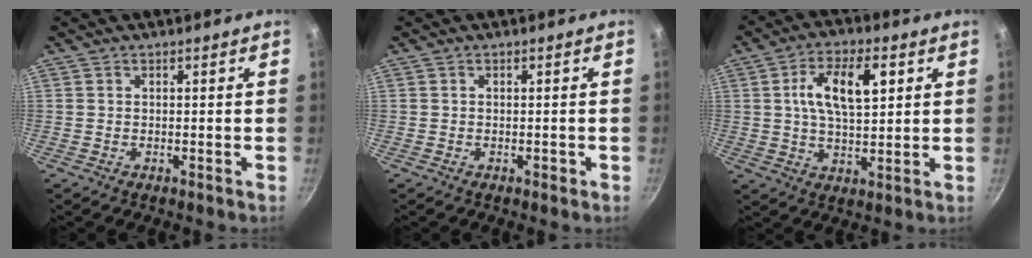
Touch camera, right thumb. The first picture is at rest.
{"total": 0.6, "force": [-0.3, 0.4, 0.4], "torque": [0.001, 0.001, -0.006]}
{"total": 11.5, "force": [3.0, 5.5, 9.6], "torque": [-0.161, 0.001, 0.053]}